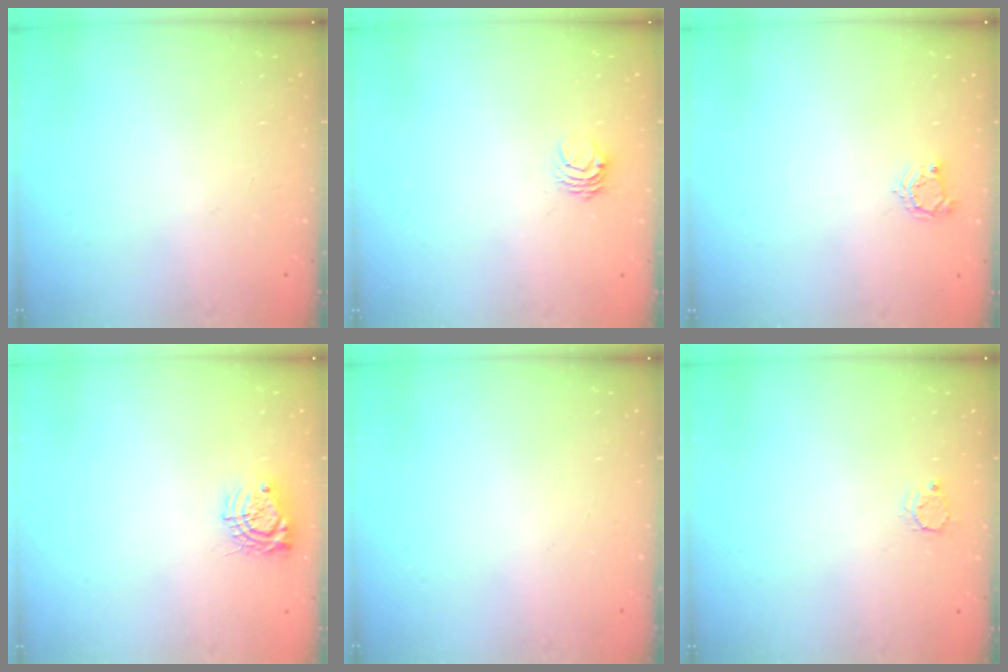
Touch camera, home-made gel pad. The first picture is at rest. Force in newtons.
{"total": 4.1, "press": 4.0, "slide": 0.3}
{"total": 4.5, "press": 4.4, "slide": 0.4}
{"total": 8.7, "press": 8.7, "slide": 0.5}
{"total": 0.0}
{"total": 2.7, "press": 2.7, "slide": 0.3}